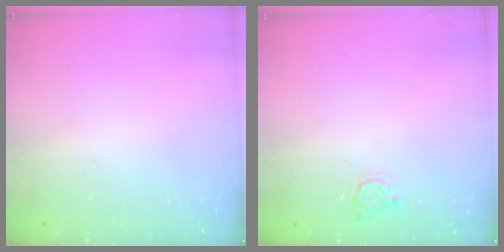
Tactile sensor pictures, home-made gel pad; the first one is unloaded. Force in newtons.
{"total": 2.5, "press": 2.5, "slide": 0.3}